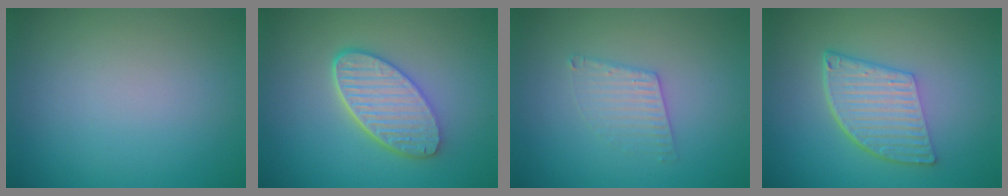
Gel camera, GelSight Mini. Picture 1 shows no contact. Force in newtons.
{"total": 5.7, "press": 4.4, "slide": 3.6}
{"total": 2.1, "press": 2.1, "slide": 0.3}
{"total": 6.1, "press": 4.1, "slide": 4.5}